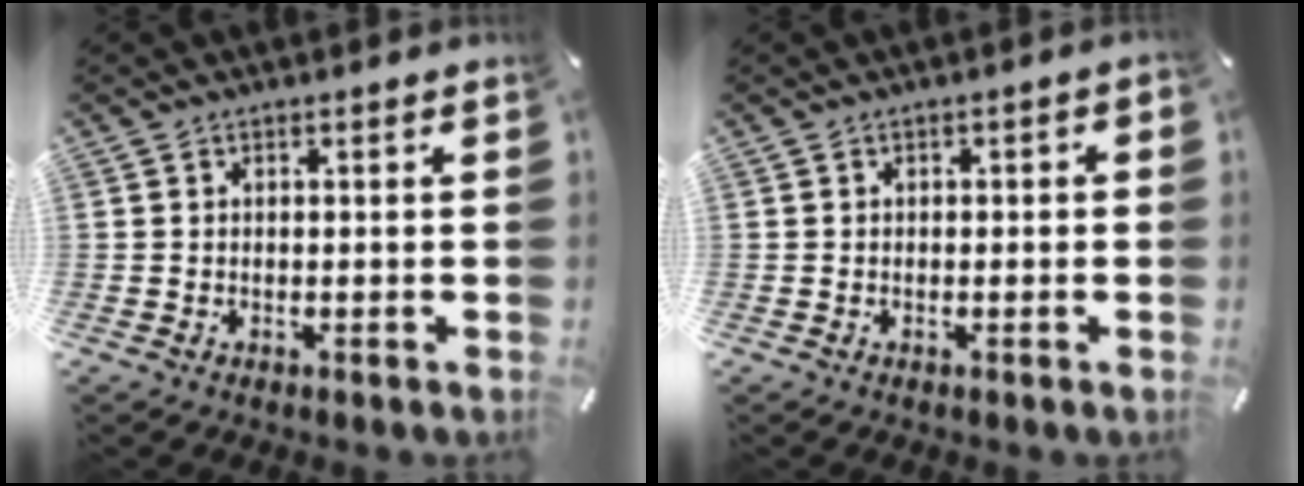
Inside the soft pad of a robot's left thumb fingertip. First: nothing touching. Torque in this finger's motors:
{"motor_torque": [-0.14, -0.14, -0.04, 0.12, 0.06]}